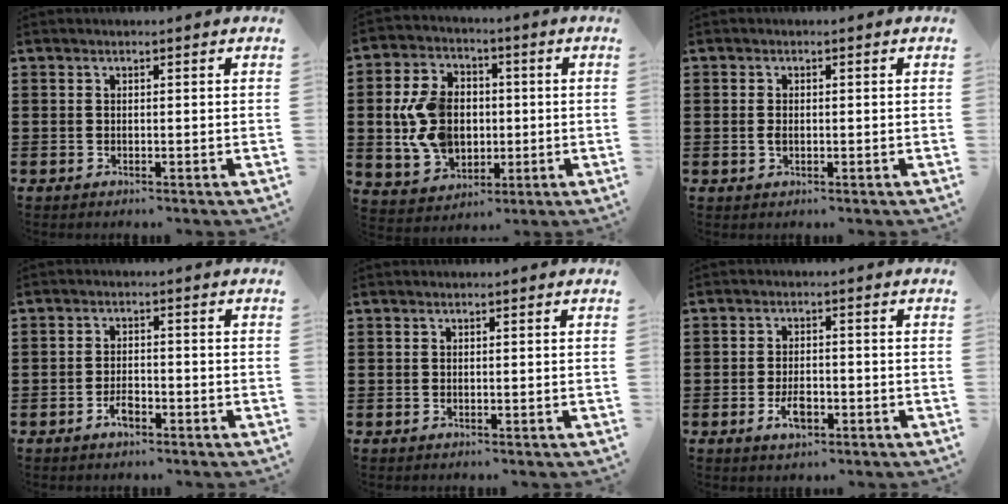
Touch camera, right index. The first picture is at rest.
{"total": 10.6, "force": [0.1, 8.2, 6.7], "torque": [-0.172, 0.018, 0.002]}
{"total": 1.4, "force": [-0.1, 0.9, 1.1], "torque": [-0.022, 0.003, -0.003]}
{"total": 2.8, "force": [-1.7, 1.2, 1.8], "torque": [-0.041, 0.001, -0.034]}
{"total": 0.0}
{"total": 3.9, "force": [-1.5, 1.9, 3.1], "torque": [-0.060, 0.001, -0.028]}